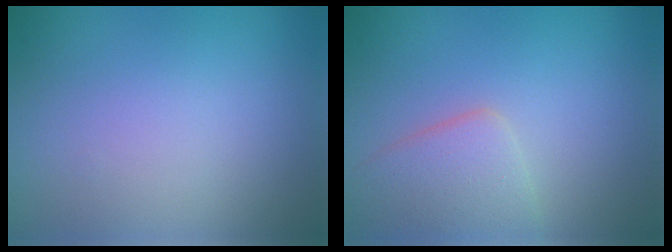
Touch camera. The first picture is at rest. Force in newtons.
{"total": 3.6, "press": 3.6, "slide": 0.2}